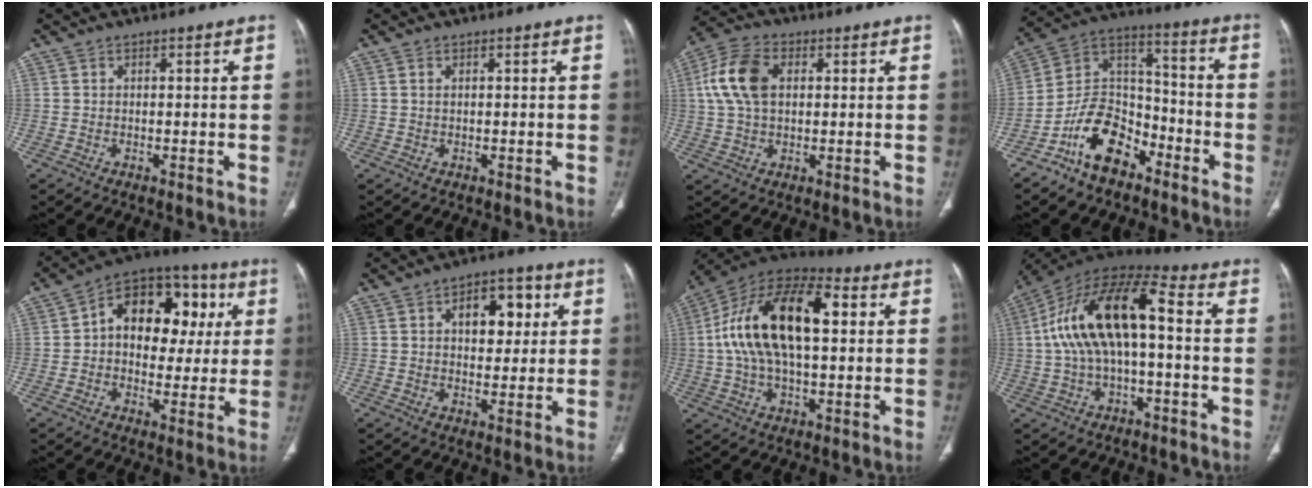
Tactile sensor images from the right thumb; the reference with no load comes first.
{"total": 0.6, "force": [0.2, 0.3, 0.4], "torque": [-0.012, 0.004, 0.005]}
{"total": 11.1, "force": [2.2, 7.0, 8.3], "torque": [-0.169, 0.017, 0.039]}
{"total": 13.5, "force": [-8.4, 7.9, 7.1], "torque": [-0.104, 0.079, -0.163]}
{"total": 17.4, "force": [3.0, 12.0, 12.2], "torque": [-0.119, 0.031, 0.036]}
{"total": 9.6, "force": [2.8, 5.9, 7.1], "torque": [-0.059, 0.003, 0.038]}
{"total": 22.1, "force": [3.4, 11.2, 18.8], "torque": [-0.338, 0.028, 0.048]}
{"total": 17.7, "force": [0.7, 8.1, 15.8], "torque": [-0.300, 0.057, 0.006]}